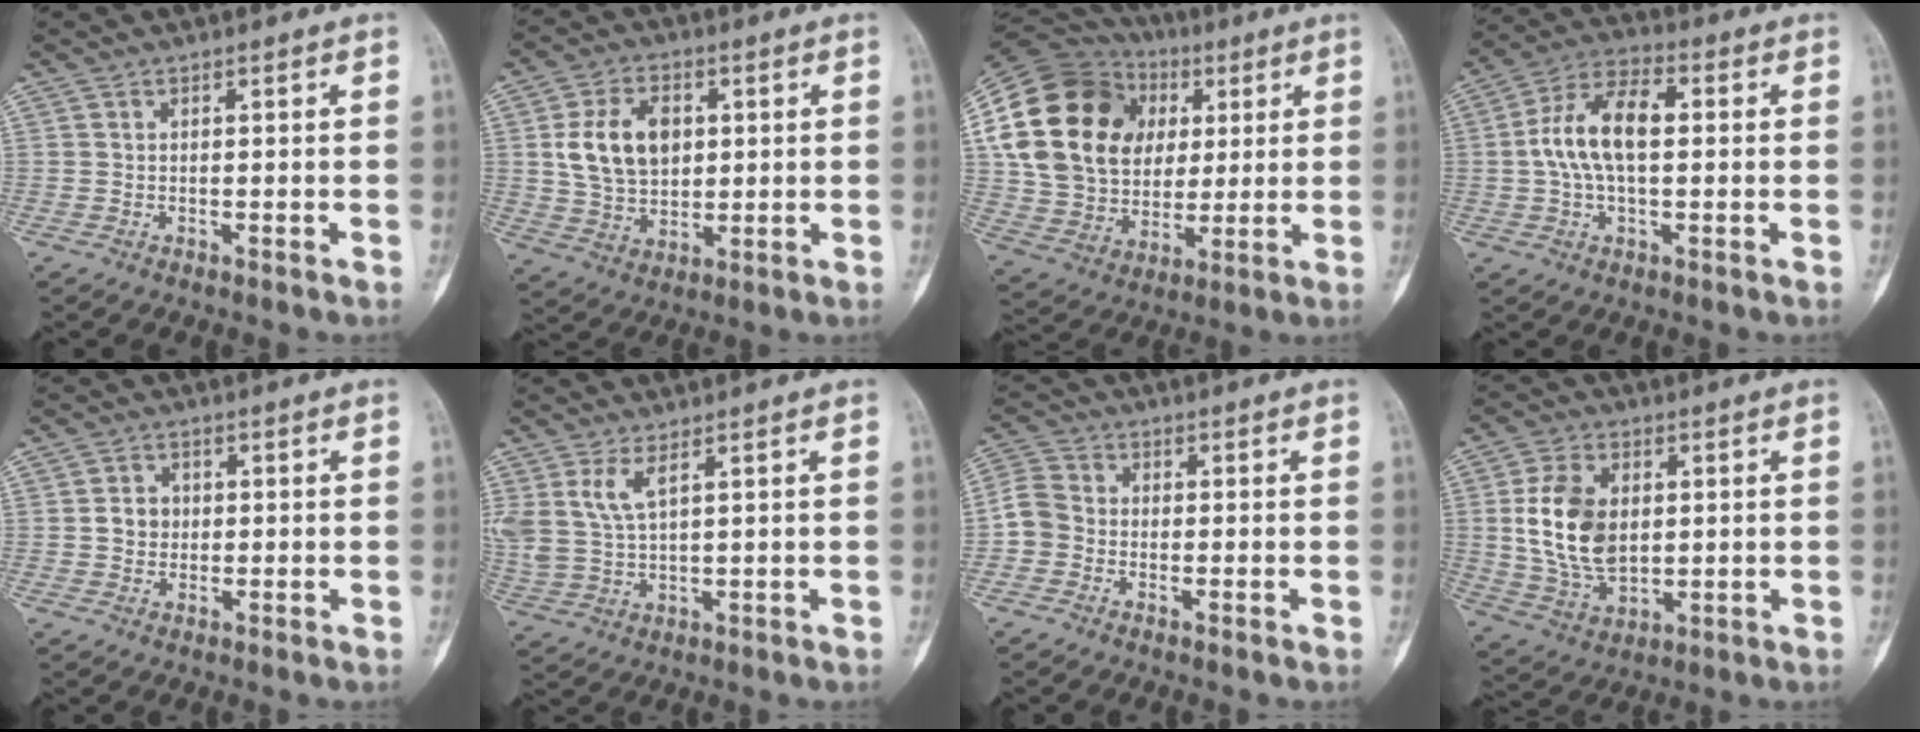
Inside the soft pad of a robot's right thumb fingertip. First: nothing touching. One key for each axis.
{"total": 12.1, "fx": 2.3, "fy": 8.5, "fz": 8.4, "tx": -0.127, "ty": -0.004, "tz": 0.047}
{"total": 26.1, "fx": 6.3, "fy": 19.9, "fz": 15.6, "tx": -0.286, "ty": 0.028, "tz": 0.120}
{"total": 12.2, "fx": 0.8, "fy": 6.4, "fz": 10.3, "tx": -0.201, "ty": 0.028, "tz": 0.008}
{"total": 3.6, "fx": 0.0, "fy": 3.2, "fz": 1.6, "tx": -0.011, "ty": 0.008, "tz": -0.004}
{"total": 6.1, "fx": 2.9, "fy": 2.4, "fz": 4.8, "tx": -0.114, "ty": -0.008, "tz": 0.069}
{"total": 5.3, "fx": -1.5, "fy": 4.7, "fz": 2.2, "tx": -0.037, "ty": 0.017, "tz": -0.042}
{"total": 13.3, "fx": 1.5, "fy": 8.8, "fz": 9.9, "tx": -0.167, "ty": -0.008, "tz": 0.036}